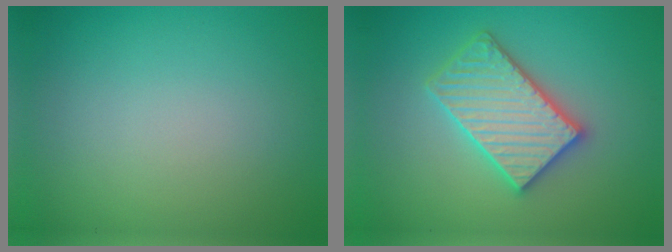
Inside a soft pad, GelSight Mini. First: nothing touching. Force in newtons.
{"total": 5.6, "press": 5.5, "slide": 0.8}